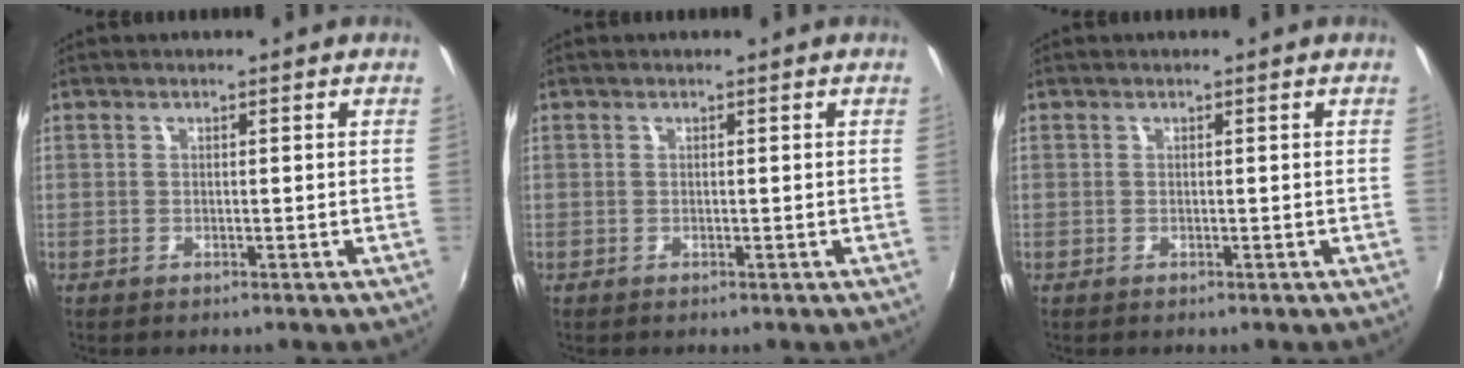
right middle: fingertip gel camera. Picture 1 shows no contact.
{"total": 0.0}
{"total": 0.0}